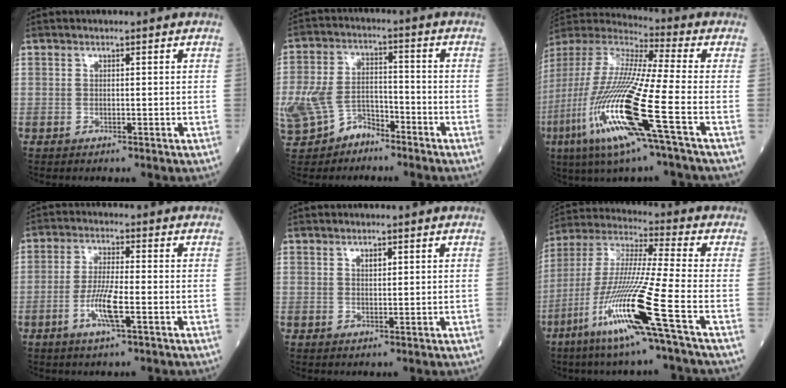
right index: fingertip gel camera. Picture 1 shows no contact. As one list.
[{"total": 10.8, "force": [-6.8, 6.4, 5.5], "torque": [-0.124, 0.011, -0.123]}, {"total": 20.8, "force": [-7.9, 0.3, 19.2], "torque": [-0.445, -0.045, -0.164]}, {"total": 6.2, "force": [-2.4, 0.6, 5.7], "torque": [-0.116, -0.006, -0.046]}, {"total": 1.3, "force": [0.7, 0.5, 1.0], "torque": [-0.017, 0.000, 0.011]}, {"total": 16.6, "force": [-7.4, -1.6, 14.7], "torque": [-0.307, -0.031, -0.146]}]